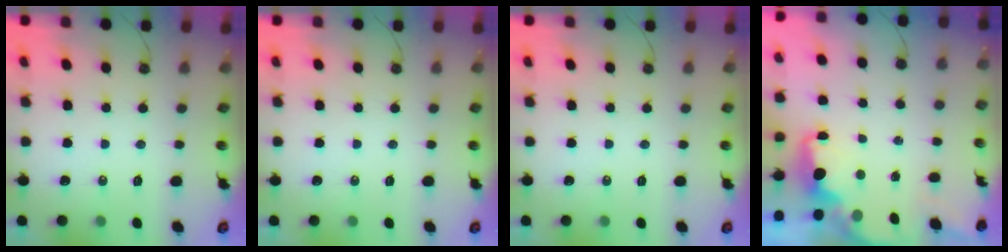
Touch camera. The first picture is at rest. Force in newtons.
{"total": 0.0}
{"total": 0.0}
{"total": 2.4, "press": 2.2, "slide": 0.8}